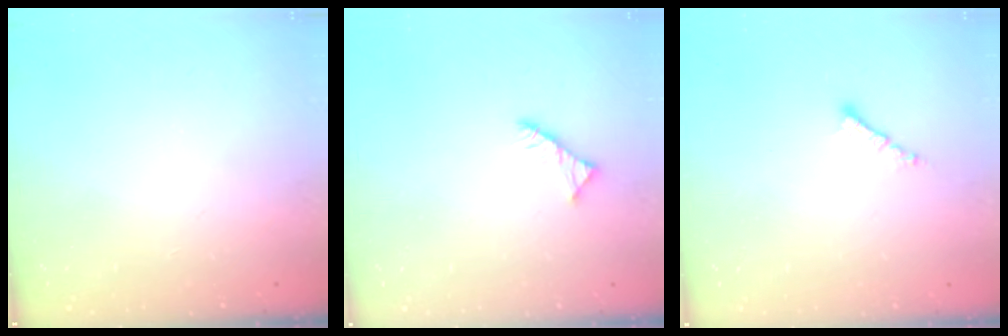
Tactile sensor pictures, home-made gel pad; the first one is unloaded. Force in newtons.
{"total": 2.9, "press": 2.9, "slide": 0.4}
{"total": 1.8, "press": 1.8, "slide": 0.2}